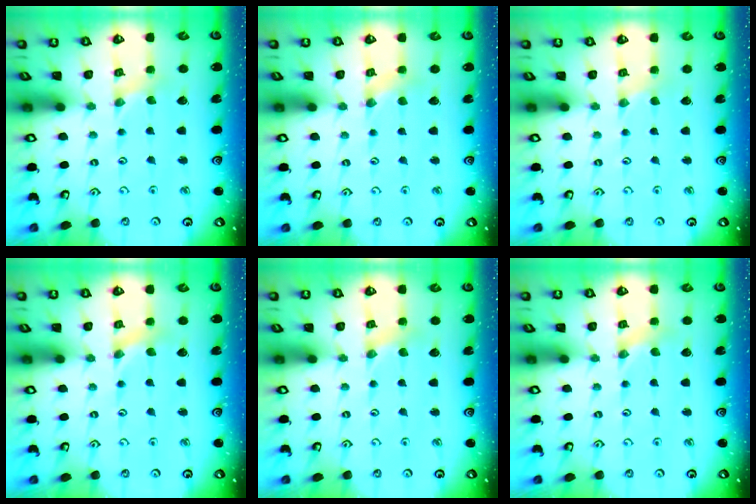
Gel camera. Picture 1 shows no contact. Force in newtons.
{"total": 0.8, "press": 0.8, "slide": 0.2}
{"total": 0.0}
{"total": 1.6, "press": 1.6, "slide": 0.3}
{"total": 1.0, "press": 0.9, "slide": 0.3}
{"total": 1.0, "press": 1.0, "slide": 0.2}